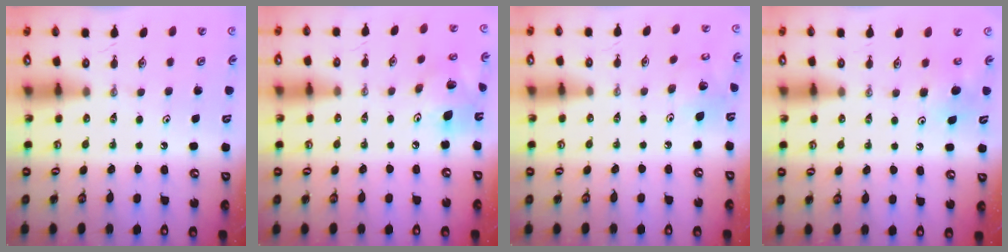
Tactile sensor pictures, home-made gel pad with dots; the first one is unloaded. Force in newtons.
{"total": 13.0, "press": 12.8, "slide": 2.2}
{"total": 6.2, "press": 6.2, "slide": 0.3}
{"total": 6.1, "press": 6.1, "slide": 0.6}